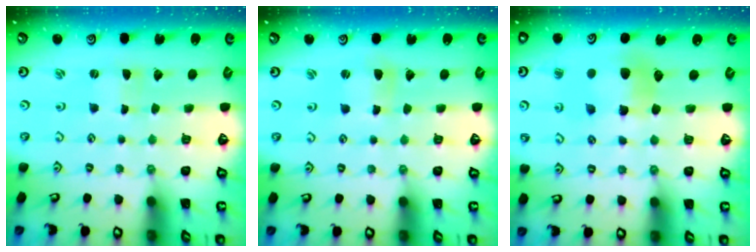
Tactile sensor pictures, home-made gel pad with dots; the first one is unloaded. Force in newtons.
{"total": 2.5, "press": 2.5, "slide": 0.3}
{"total": 8.2, "press": 8.1, "slide": 0.7}